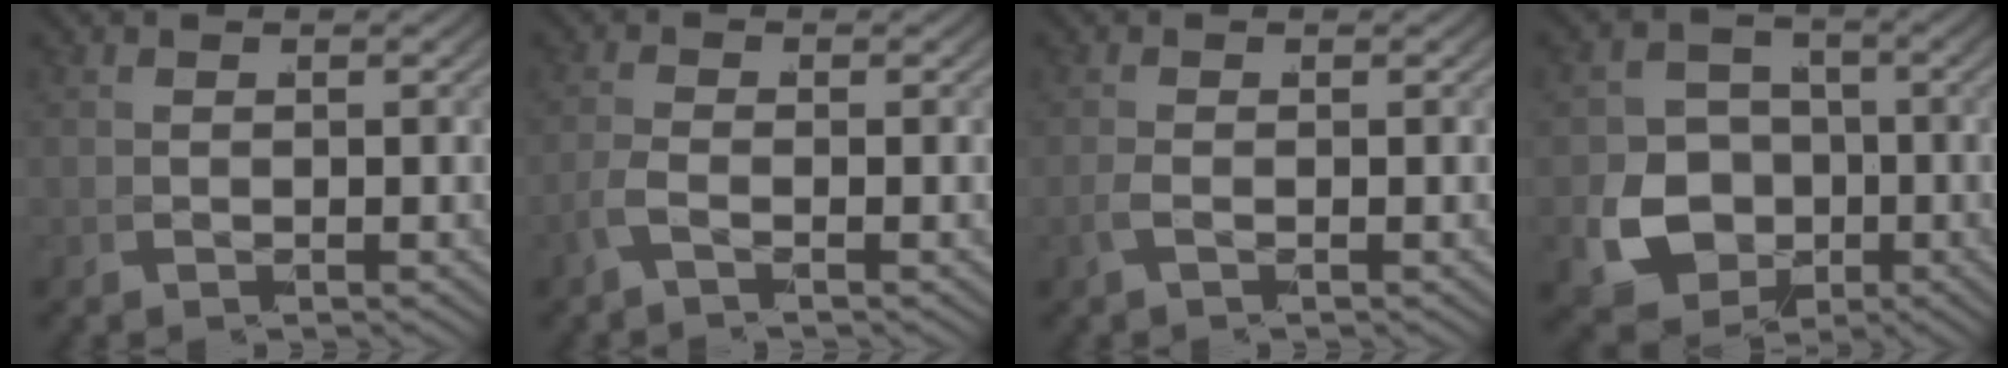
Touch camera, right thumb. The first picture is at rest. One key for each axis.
{"total": 1.5, "fx": -0.7, "fy": 0.1, "fz": 1.3, "tx": -0.039, "ty": -0.007, "tz": -0.010}
{"total": 0.8, "fx": -0.2, "fy": 0.0, "fz": 0.8, "tx": -0.024, "ty": -0.003, "tz": -0.002}
{"total": 11.3, "fx": -3.2, "fy": 9.8, "fz": 4.7, "tx": -0.106, "ty": -0.053, "tz": -0.041}